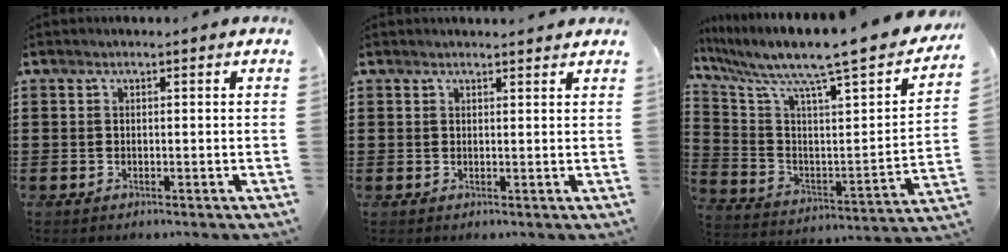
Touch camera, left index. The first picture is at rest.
{"total": 1.3, "force": [1.2, 0.0, 0.2], "torque": [-0.007, -0.001, 0.025]}
{"total": 9.1, "force": [7.4, 0.1, 5.4], "torque": [-0.130, -0.068, 0.106]}